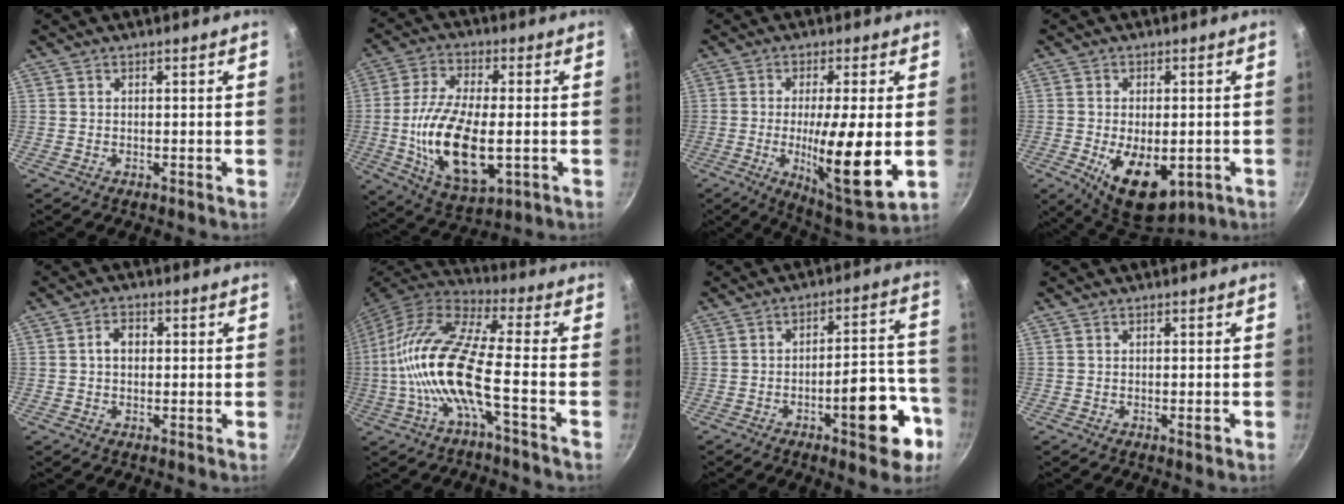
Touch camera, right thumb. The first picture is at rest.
{"total": 17.3, "force": [-2.6, 8.1, 15.1], "torque": [-0.284, -0.002, -0.043]}
{"total": 16.0, "force": [-2.0, 2.9, 15.6], "torque": [-0.255, -0.017, -0.029]}
{"total": 13.1, "force": [-3.9, 7.2, 10.2], "torque": [-0.132, -0.005, -0.040]}
{"total": 3.5, "force": [0.3, 2.6, 2.3], "torque": [-0.023, 0.009, 0.001]}
{"total": 17.4, "force": [-3.7, 4.5, 16.3], "torque": [-0.326, 0.039, -0.088]}
{"total": 13.6, "force": [-6.1, 5.1, 11.1], "torque": [-0.114, 0.056, -0.079]}
{"total": 0.9, "force": [-0.4, 0.3, 0.7], "torque": [-0.011, 0.003, -0.004]}